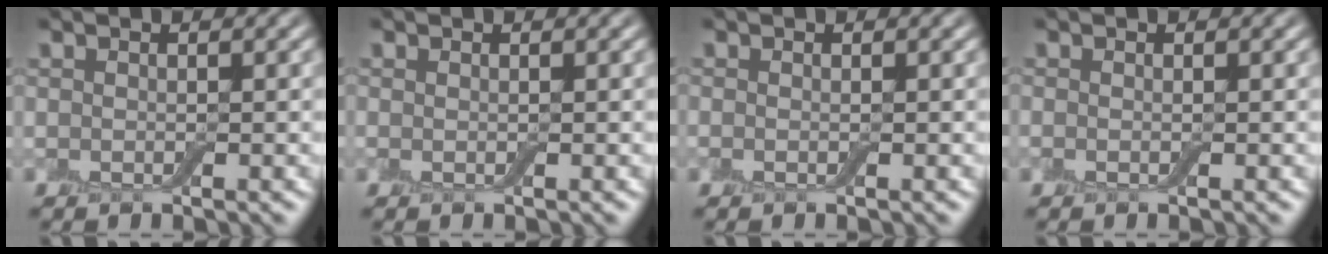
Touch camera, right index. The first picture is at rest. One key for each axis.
{"total": 0.0}
{"total": 0.0}
{"total": 0.0}